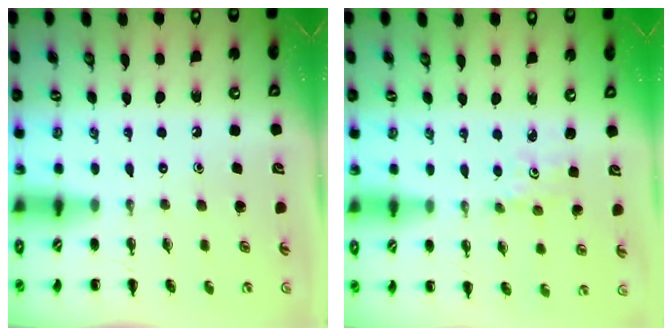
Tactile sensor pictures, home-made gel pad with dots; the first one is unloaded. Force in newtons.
{"total": 1.1, "press": 1.0, "slide": 0.3}